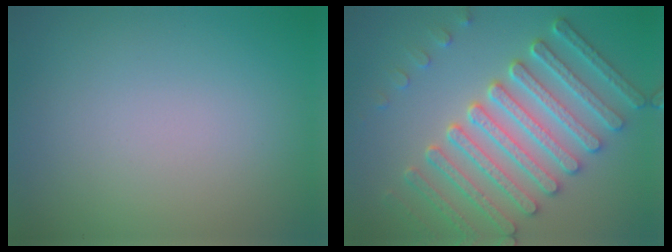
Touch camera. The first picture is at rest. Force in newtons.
{"total": 7.3, "press": 6.3, "slide": 3.6}